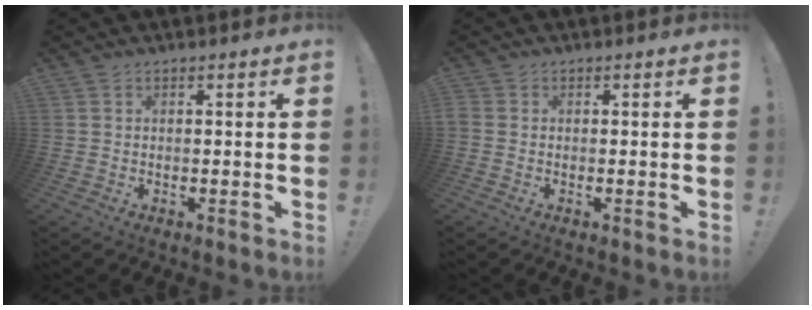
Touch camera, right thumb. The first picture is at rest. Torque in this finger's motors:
{"motor_torque": [-0.24, 0.83, 0.28, 0.07, 0.21]}